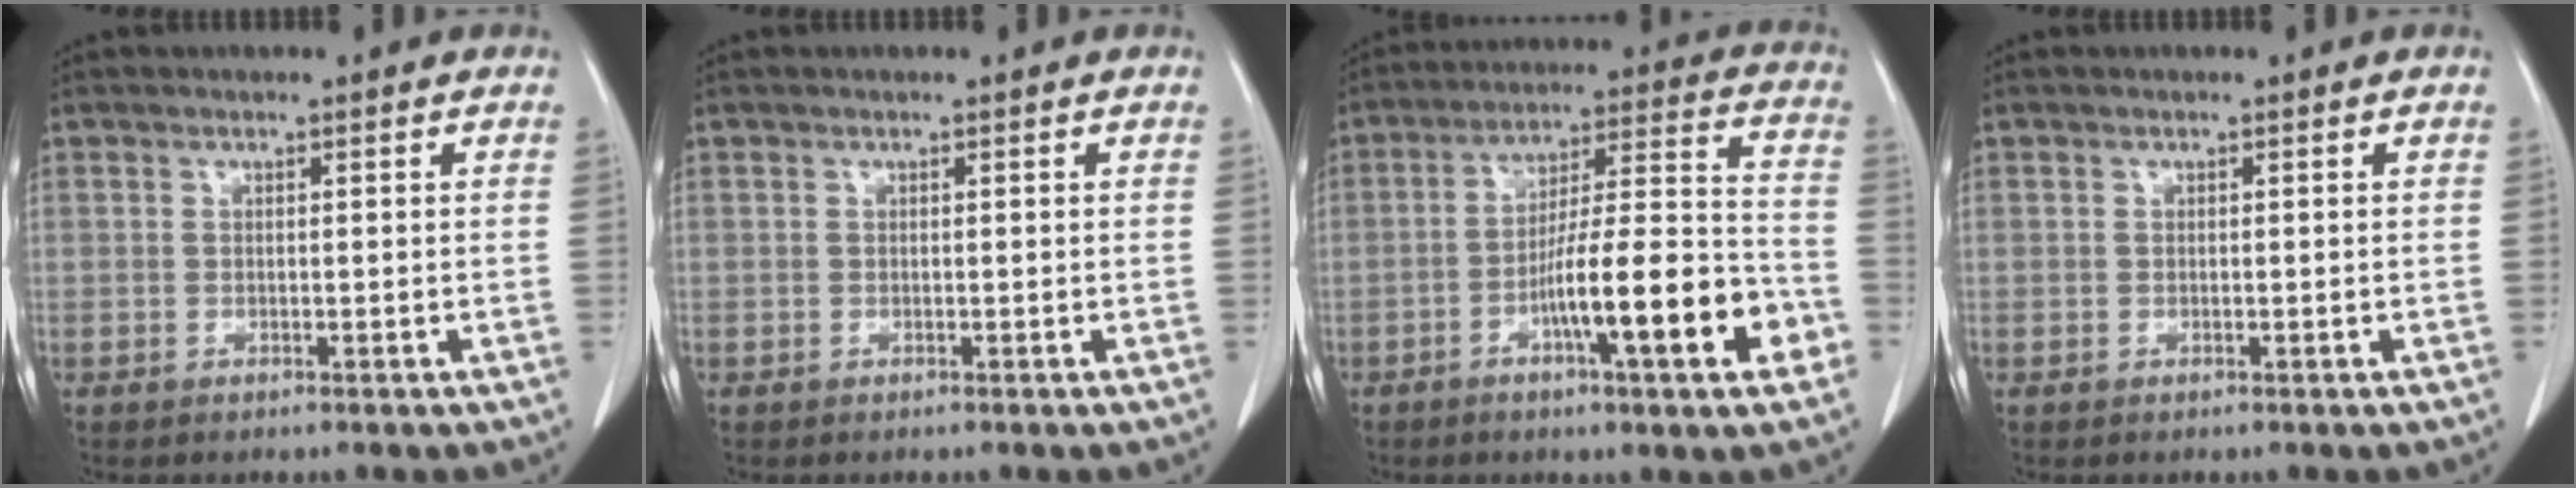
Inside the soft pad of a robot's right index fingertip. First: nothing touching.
{"total": 0.0}
{"total": 16.4, "force": [-6.2, 1.4, 15.1], "torque": [-0.239, 0.008, -0.093]}
{"total": 0.0}